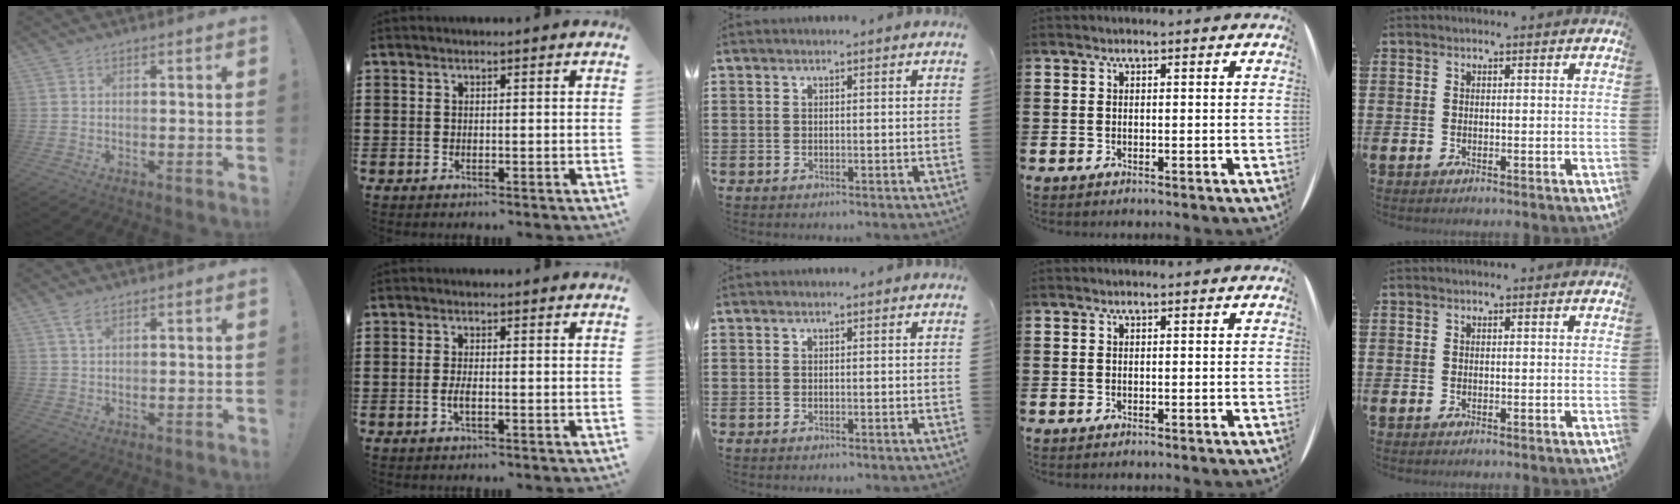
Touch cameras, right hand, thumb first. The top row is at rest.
{"thumb": {"total": 2.7, "force": [1.6, 1.1, 1.9], "torque": [-0.039, -0.001, 0.029]}, "index": {"total": 2.0, "force": [-0.5, 0.5, 1.8], "torque": [-0.041, -0.004, -0.012]}}